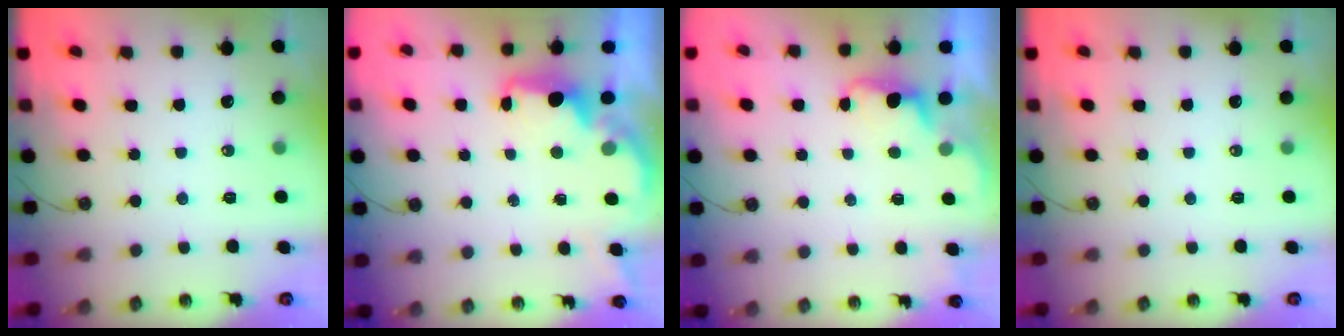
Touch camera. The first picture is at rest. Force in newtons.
{"total": 2.0, "press": 1.8, "slide": 0.7}
{"total": 1.6, "press": 1.3, "slide": 0.8}
{"total": 0.0}